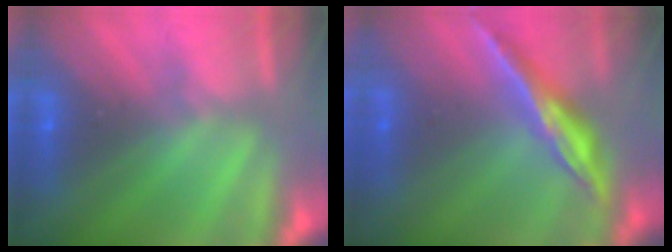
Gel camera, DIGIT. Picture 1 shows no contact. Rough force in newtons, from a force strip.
{"total": 1.6}